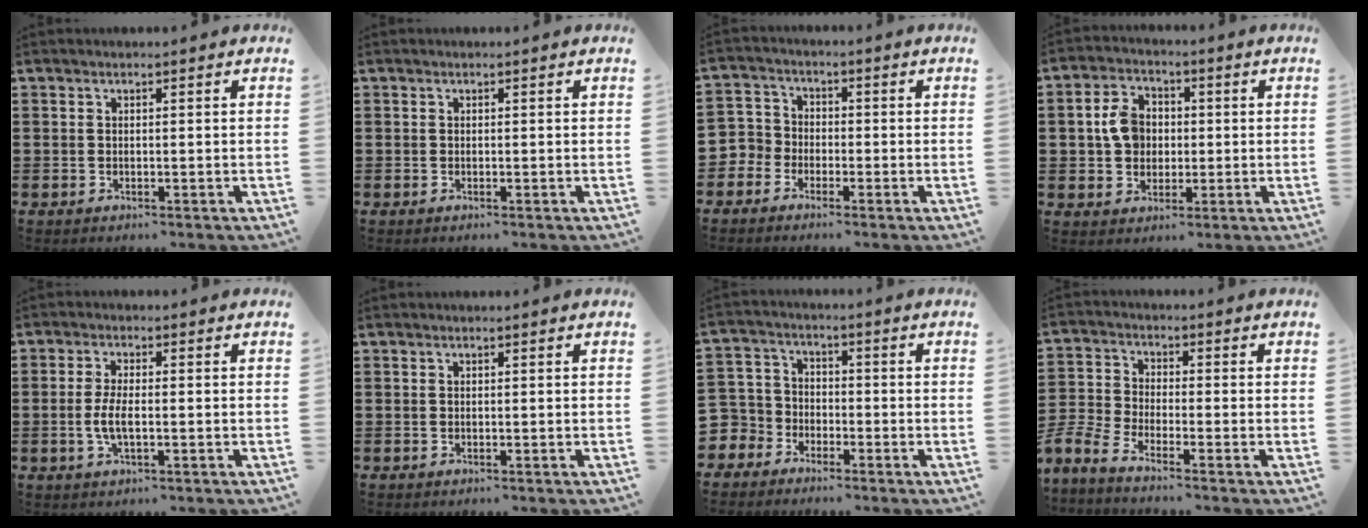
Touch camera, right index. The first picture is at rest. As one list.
[{"total": 0.0}, {"total": 3.8, "force": [-2.4, 2.9, 0.1], "torque": [-0.032, 0.004, -0.059]}, {"total": 6.2, "force": [0.2, 5.0, 3.6], "torque": [-0.089, 0.016, 0.001]}, {"total": 3.8, "force": [-0.7, 1.1, 3.5], "torque": [-0.084, -0.007, -0.020]}, {"total": 0.0}, {"total": 4.6, "force": [-2.8, 3.6, 0.0], "torque": [-0.040, -0.005, -0.067]}, {"total": 3.8, "force": [-3.4, 0.2, 1.7], "torque": [-0.070, -0.015, -0.080]}]